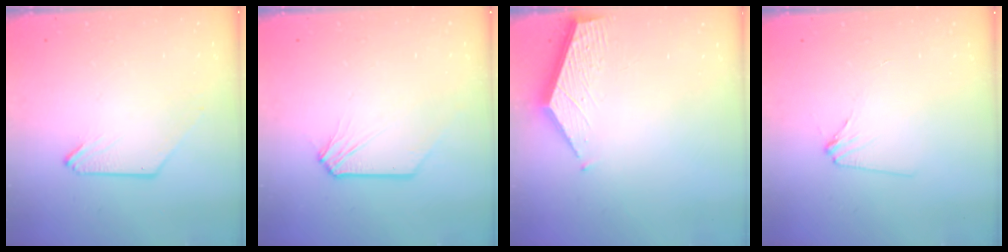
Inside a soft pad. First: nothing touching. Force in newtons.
{"total": 0.5, "press": 0.5, "slide": 0.1}
{"total": 3.4, "press": 3.4, "slide": 0.4}
{"total": 2.7, "press": 2.6, "slide": 0.4}